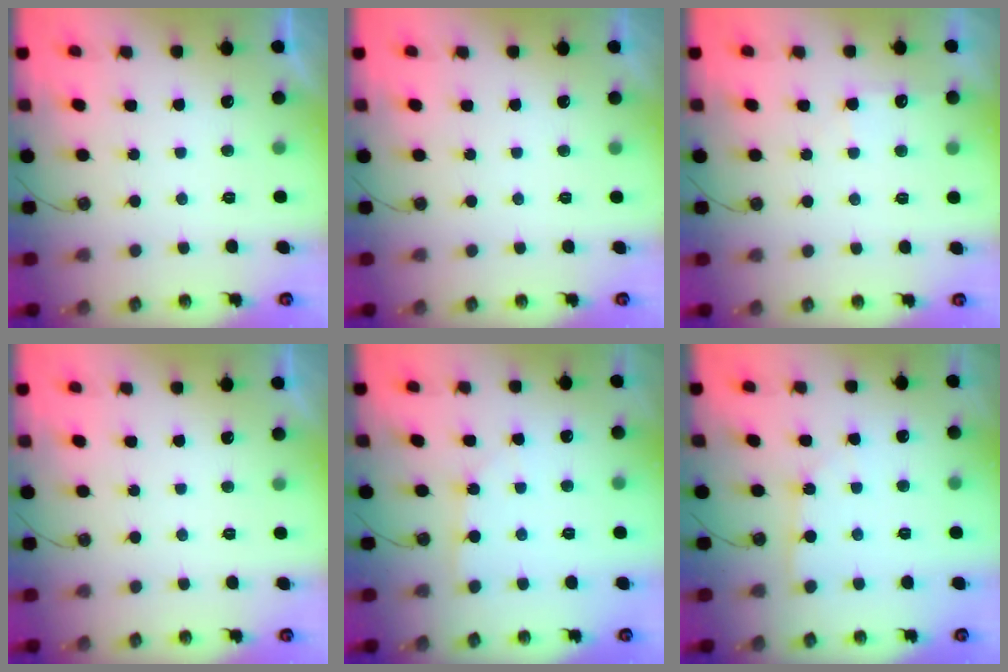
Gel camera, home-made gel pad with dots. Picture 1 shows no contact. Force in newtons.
{"total": 0.0}
{"total": 6.0, "press": 6.0, "slide": 0.8}
{"total": 0.0}
{"total": 1.9, "press": 1.9, "slide": 0.2}
{"total": 3.2, "press": 3.2, "slide": 0.3}